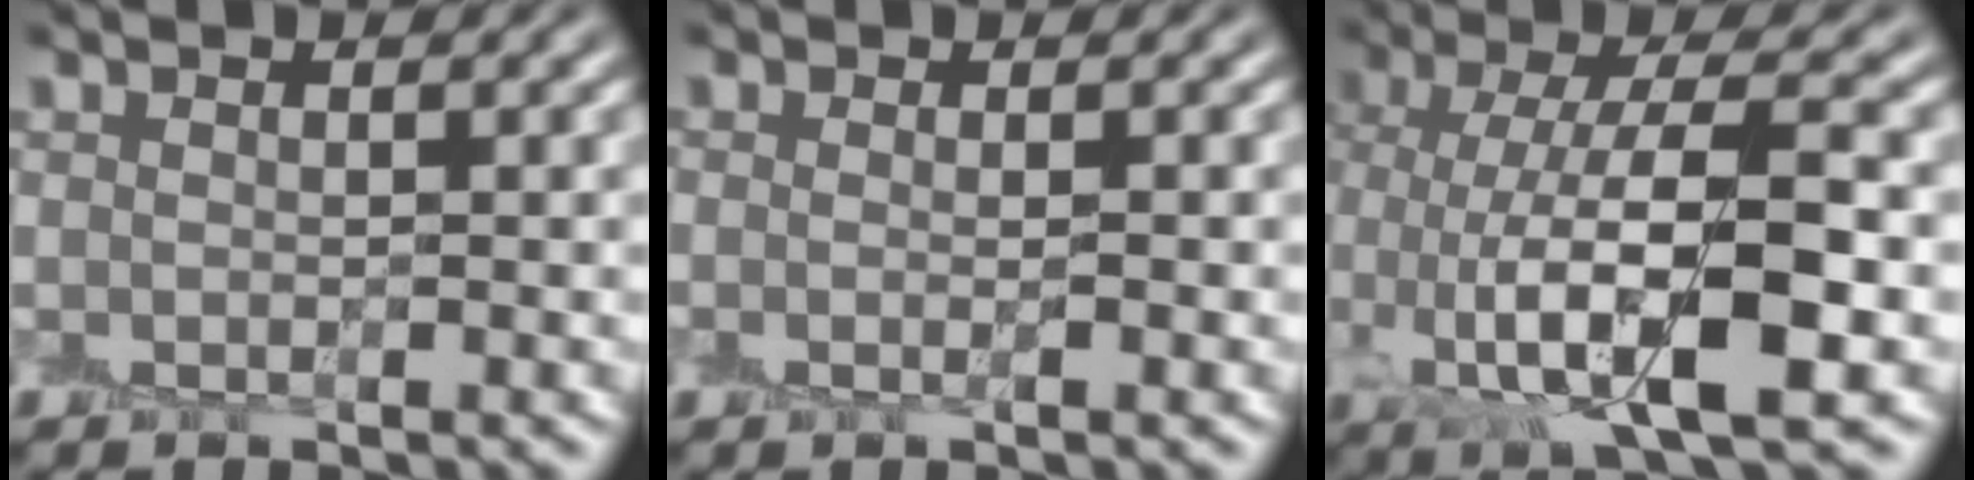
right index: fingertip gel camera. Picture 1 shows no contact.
{"total": 0.9, "force": [-0.4, 0.0, 0.8], "torque": [-0.017, -0.006, -0.007]}
{"total": 9.4, "force": [-1.7, 3.7, 8.5], "torque": [-0.154, 0.001, -0.028]}